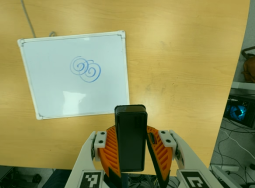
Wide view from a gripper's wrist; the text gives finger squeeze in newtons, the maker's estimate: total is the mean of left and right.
{"total": 5.7, "left": 5.7, "right": 5.7}